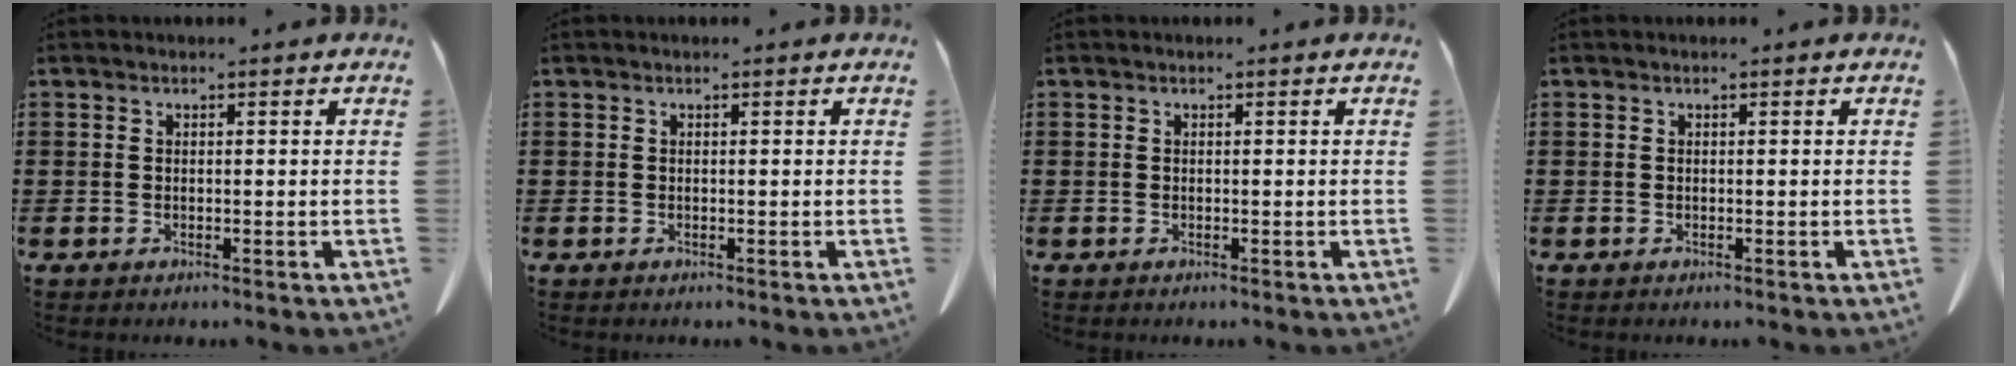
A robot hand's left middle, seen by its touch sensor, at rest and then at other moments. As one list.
[{"total": 0.0}, {"total": 0.0}, {"total": 0.0}]